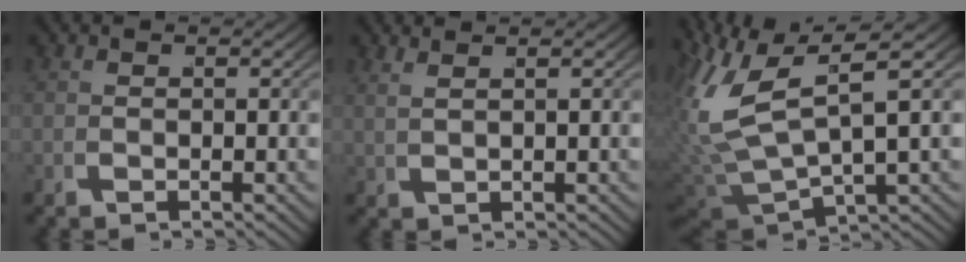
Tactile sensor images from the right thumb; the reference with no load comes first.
{"total": 2.0, "force": [1.9, -0.3, 0.7], "torque": [-0.009, 0.008, 0.044]}
{"total": 11.7, "force": [1.5, 7.5, 8.9], "torque": [-0.216, -0.038, 0.046]}